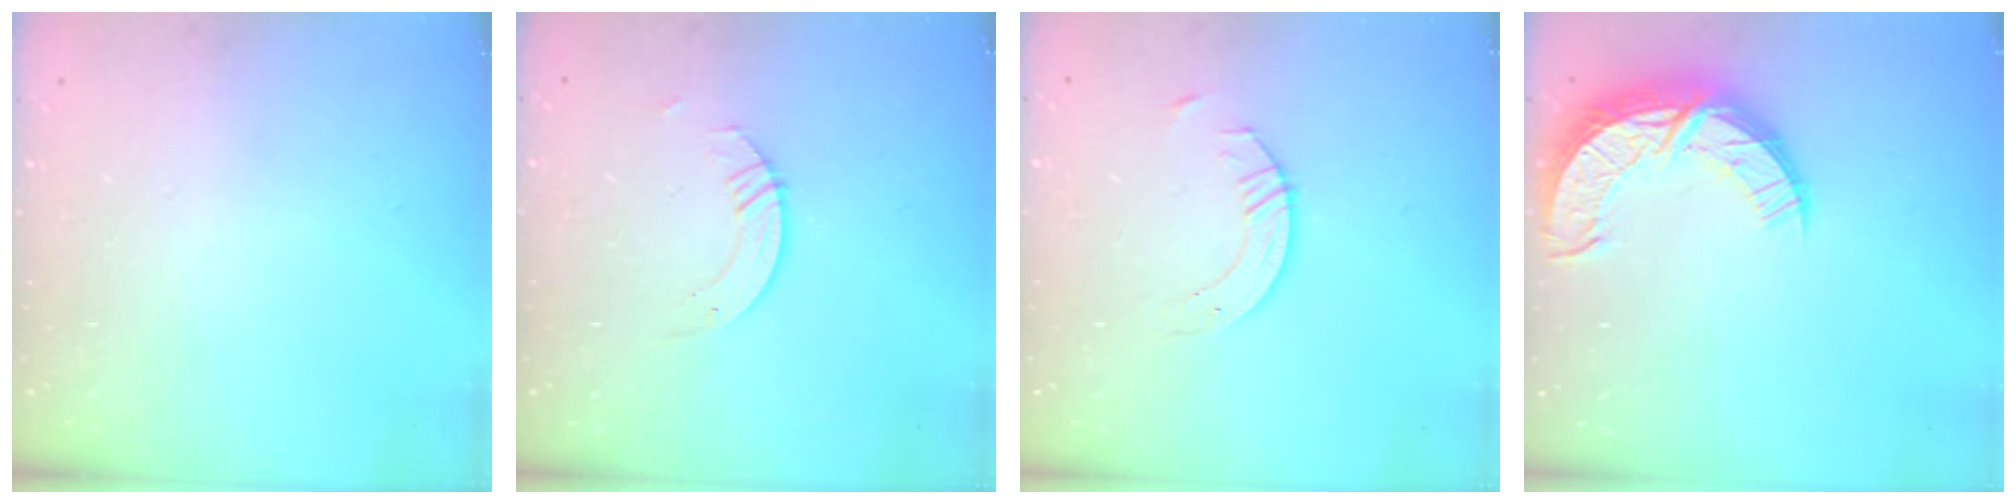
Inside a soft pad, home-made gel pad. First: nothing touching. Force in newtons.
{"total": 2.2, "press": 2.2, "slide": 0.2}
{"total": 3.5, "press": 3.5, "slide": 0.4}
{"total": 12.8, "press": 12.7, "slide": 0.9}